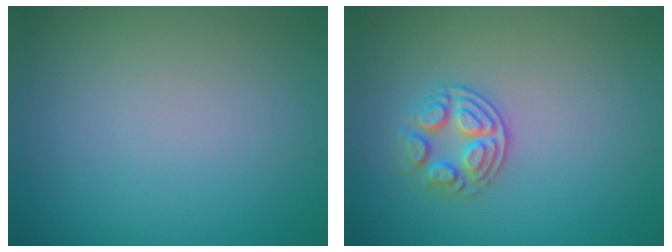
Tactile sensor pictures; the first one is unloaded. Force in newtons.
{"total": 2.7, "press": 2.4, "slide": 1.1}